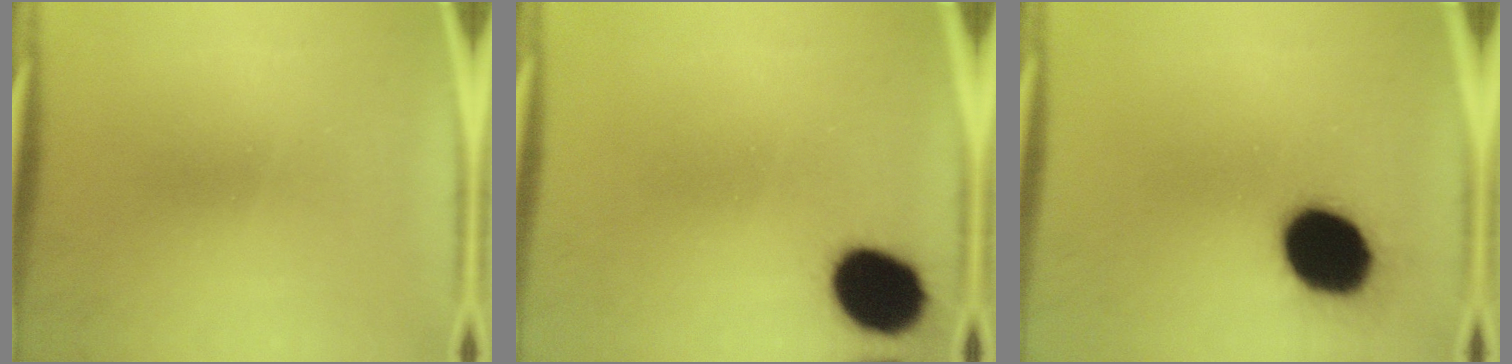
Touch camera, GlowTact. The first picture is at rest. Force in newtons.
{"total": 14.6}
{"total": 18.7}